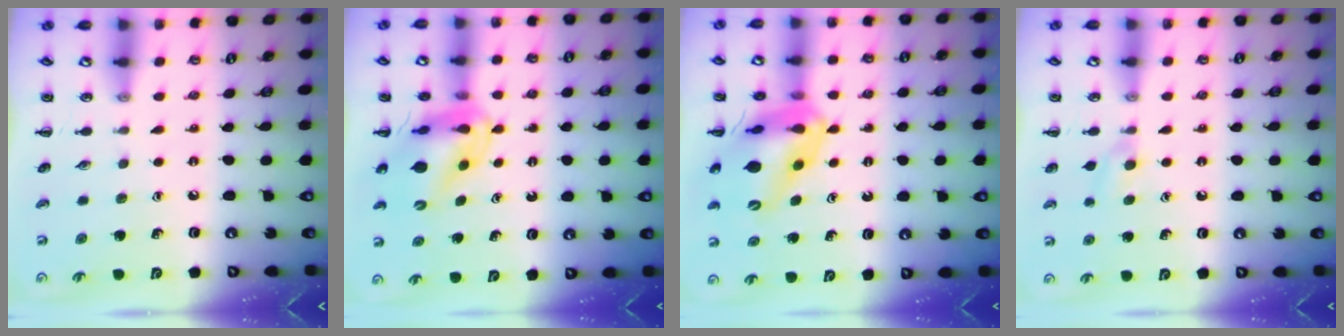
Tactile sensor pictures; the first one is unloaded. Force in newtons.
{"total": 11.6, "press": 11.0, "slide": 3.5}
{"total": 17.3, "press": 16.9, "slide": 3.8}
{"total": 4.7, "press": 4.4, "slide": 1.7}